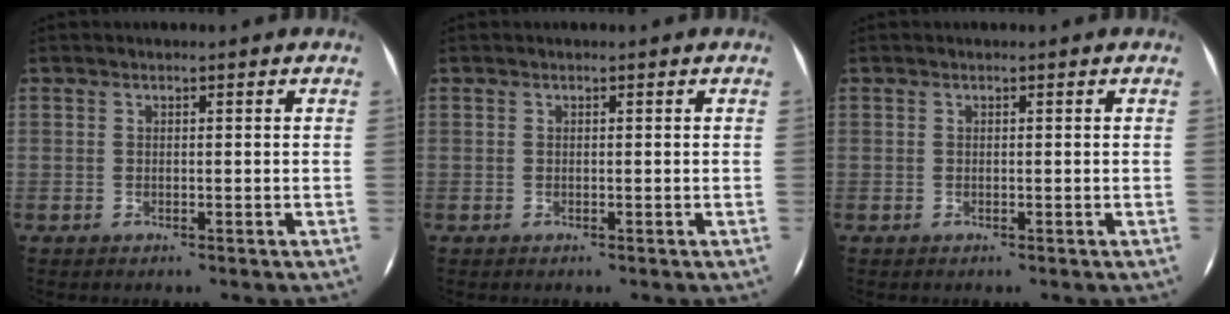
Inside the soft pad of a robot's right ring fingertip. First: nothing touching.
{"total": 0.0}
{"total": 0.0}